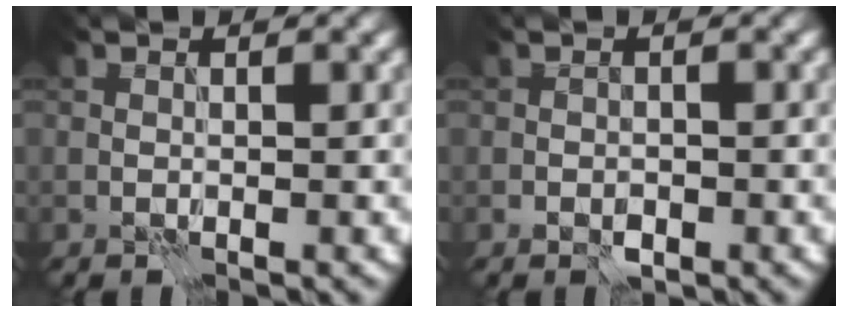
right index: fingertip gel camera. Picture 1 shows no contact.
{"total": 1.5, "force": [-0.7, 1.1, 0.8], "torque": [-0.013, -0.002, -0.013]}